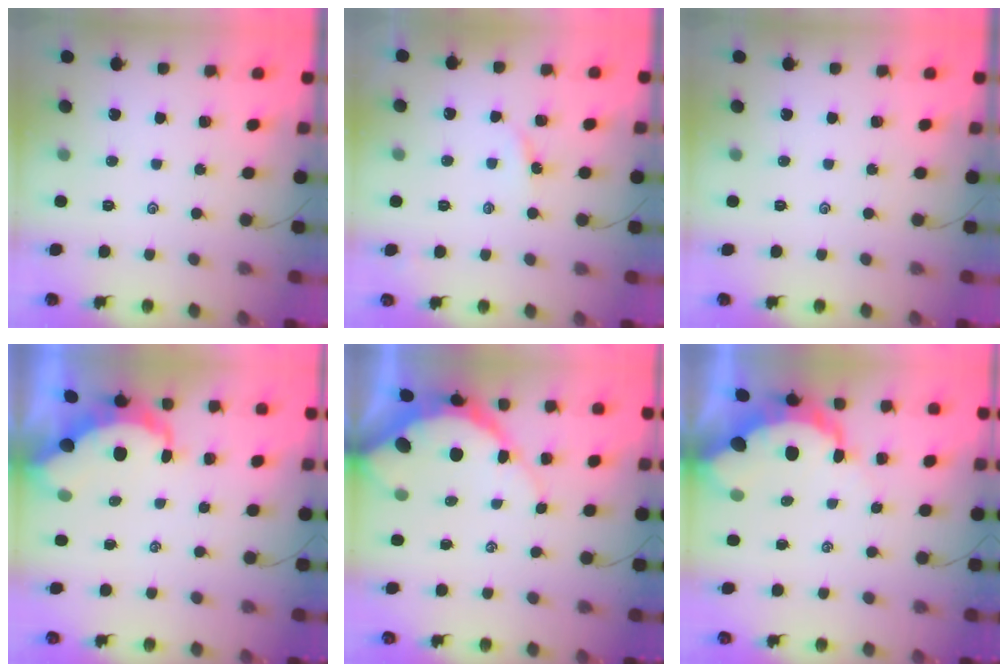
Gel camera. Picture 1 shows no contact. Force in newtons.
{"total": 3.0, "press": 2.9, "slide": 0.5}
{"total": 0.0}
{"total": 8.1, "press": 8.0, "slide": 1.0}
{"total": 8.7, "press": 8.7, "slide": 1.0}
{"total": 8.9, "press": 8.9, "slide": 0.9}